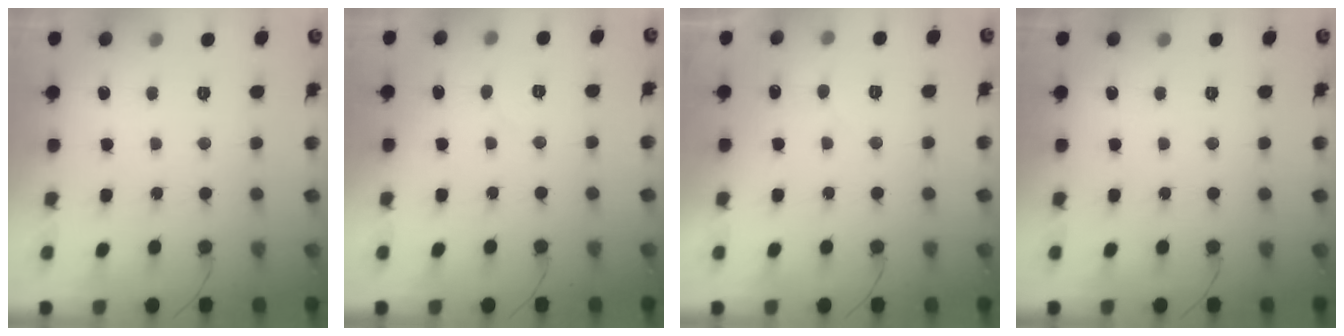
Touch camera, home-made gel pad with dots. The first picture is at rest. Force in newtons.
{"total": 2.9, "press": 2.9, "slide": 0.2}
{"total": 5.3, "press": 5.3, "slide": 0.4}
{"total": 0.0}